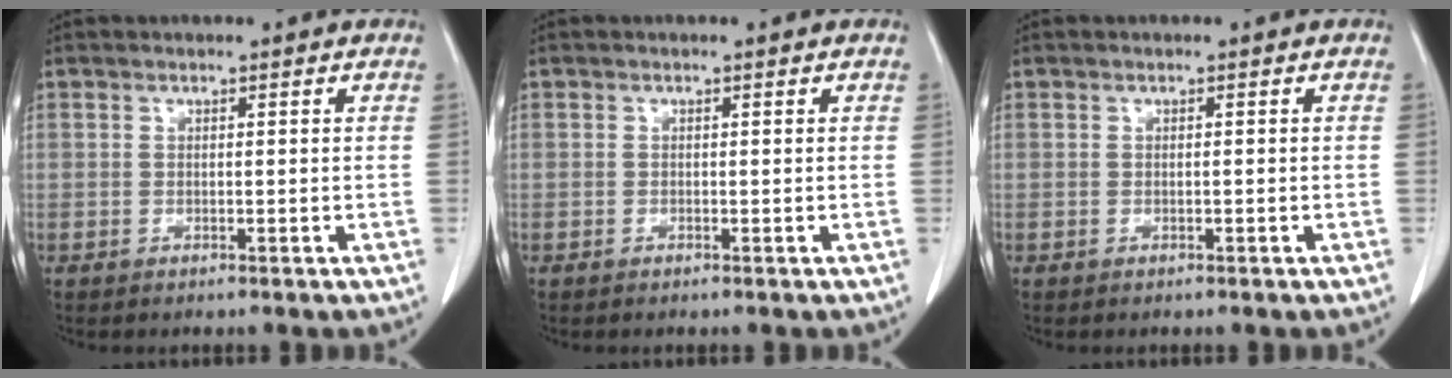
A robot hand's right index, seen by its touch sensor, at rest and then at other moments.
{"total": 0.0}
{"total": 0.0}